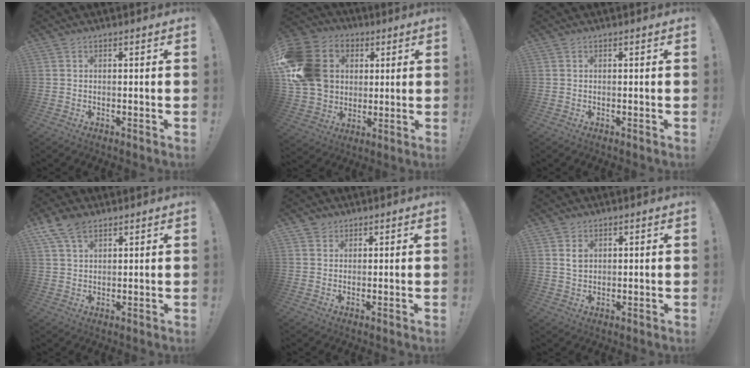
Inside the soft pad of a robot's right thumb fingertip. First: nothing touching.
{"total": 20.6, "force": [3.8, 16.9, 11.1], "torque": [-0.193, 0.003, 0.091]}
{"total": 0.0}
{"total": 7.5, "force": [4.8, 3.9, 4.2], "torque": [-0.078, -0.014, 0.095]}
{"total": 2.2, "force": [1.5, 1.7, 0.0], "torque": [0.003, -0.005, 0.025]}
{"total": 3.6, "force": [1.7, 2.6, 1.6], "torque": [-0.015, -0.003, 0.029]}